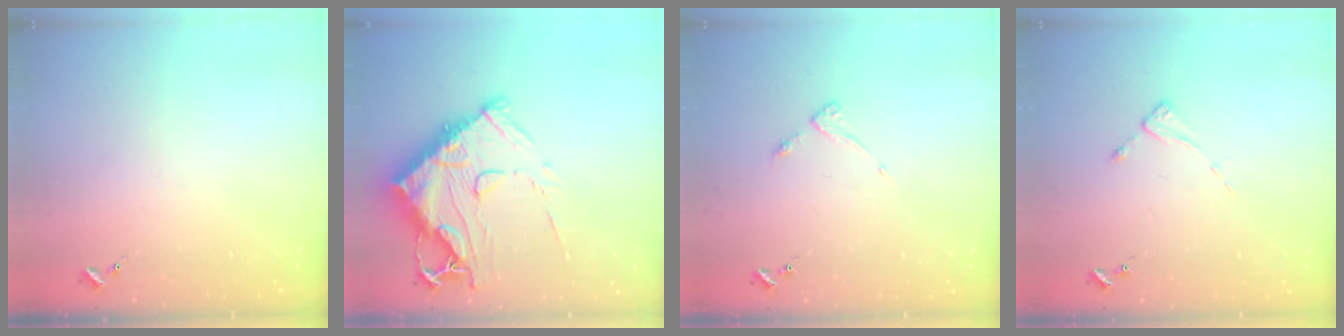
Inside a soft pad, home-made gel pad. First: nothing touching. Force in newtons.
{"total": 18.4, "press": 18.3, "slide": 1.8}
{"total": 3.8, "press": 3.8, "slide": 0.5}
{"total": 2.5, "press": 2.5, "slide": 0.3}